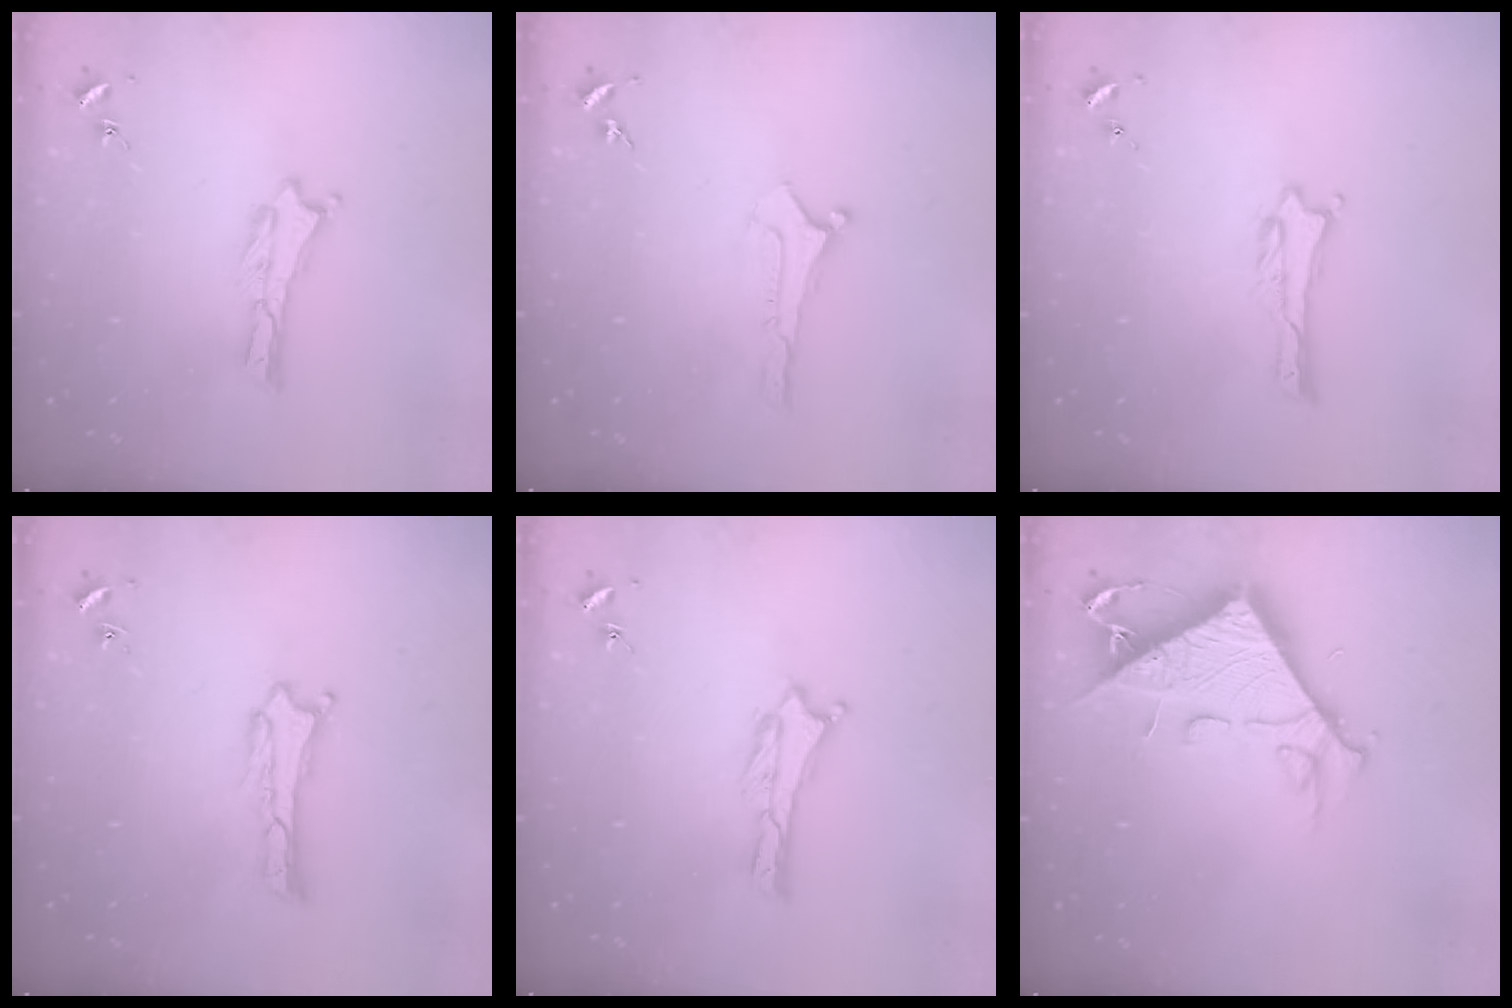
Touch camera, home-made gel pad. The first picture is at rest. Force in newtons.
{"total": 0.0}
{"total": 0.6, "press": 0.6, "slide": 0.1}
{"total": 0.8, "press": 0.8, "slide": 0.0}
{"total": 0.0}
{"total": 11.0, "press": 11.0, "slide": 1.1}